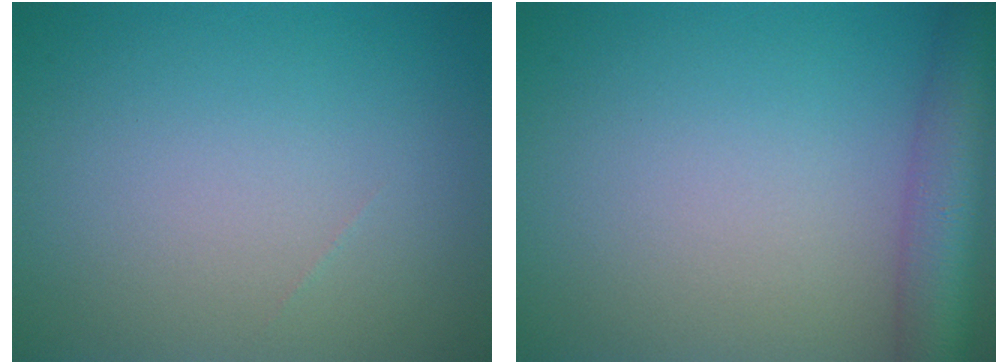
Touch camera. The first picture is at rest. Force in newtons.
{"total": 6.1, "press": 6.1, "slide": 0.3}